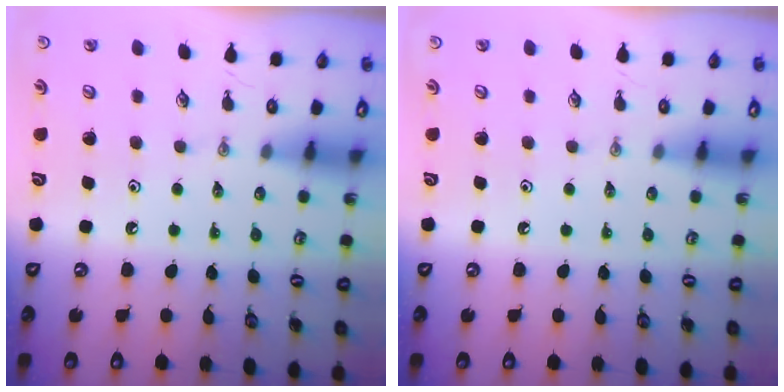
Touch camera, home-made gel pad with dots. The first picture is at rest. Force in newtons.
{"total": 0.0}